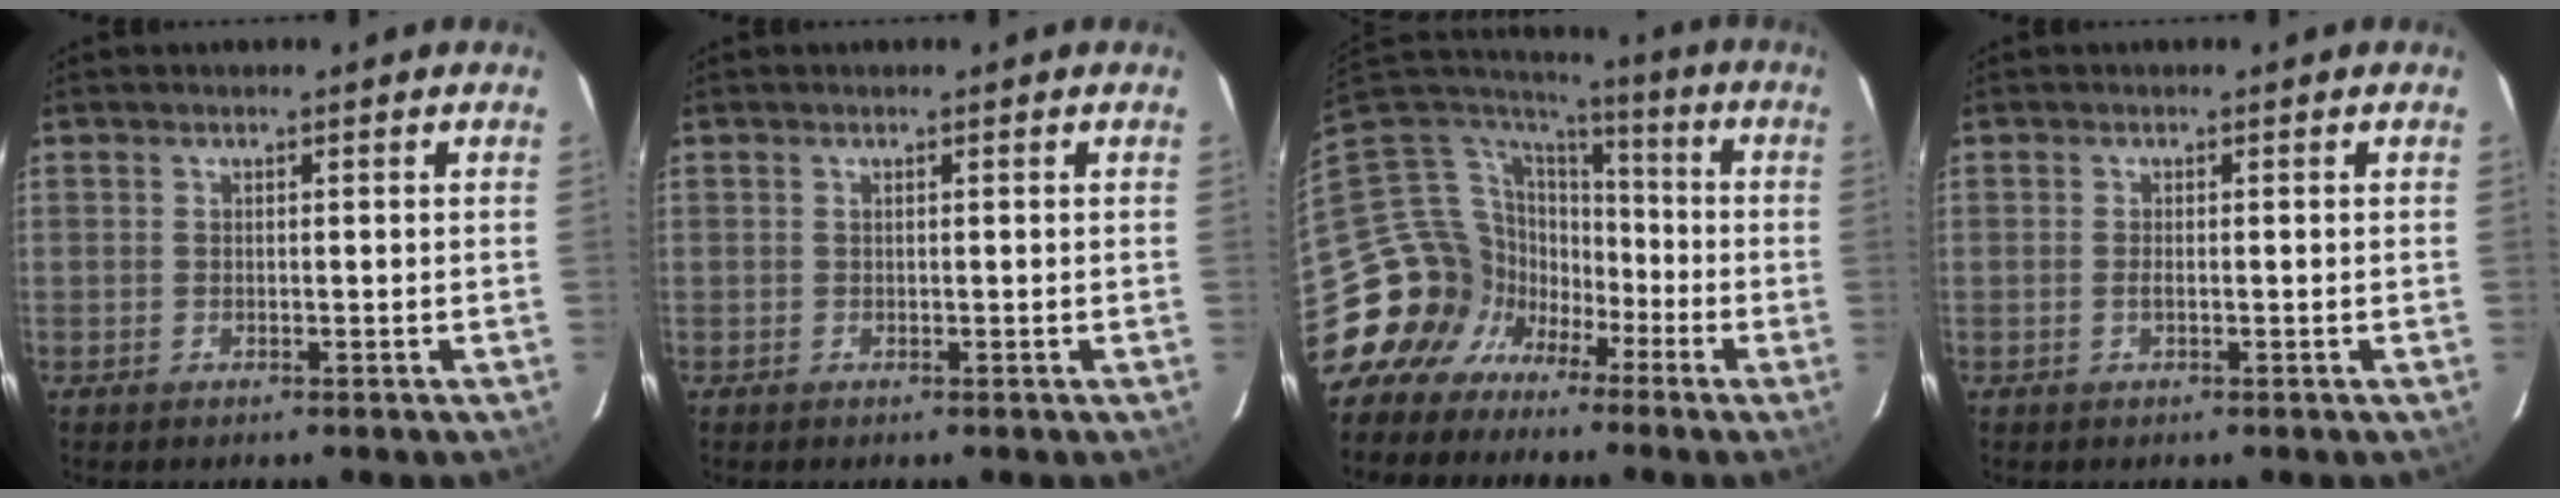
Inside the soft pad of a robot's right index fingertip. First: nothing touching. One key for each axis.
{"total": 0.0}
{"total": 15.3, "fx": -7.6, "fy": 12.8, "fz": 3.7, "tx": -0.097, "ty": 0.039, "tz": -0.140}
{"total": 0.8, "fx": -0.2, "fy": 0.1, "fz": 0.7, "tx": -0.013, "ty": -0.002, "tz": -0.004}